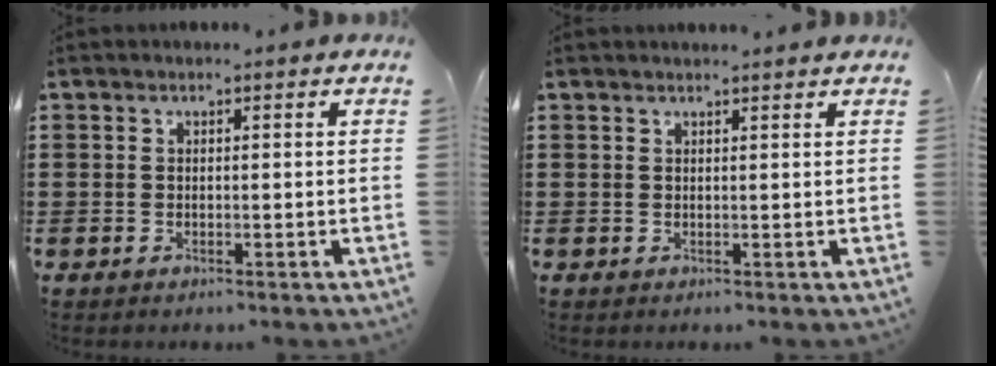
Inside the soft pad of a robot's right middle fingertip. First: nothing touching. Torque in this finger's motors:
{"motor_torque": [0.08, -0.05, 0.06, 0.04]}